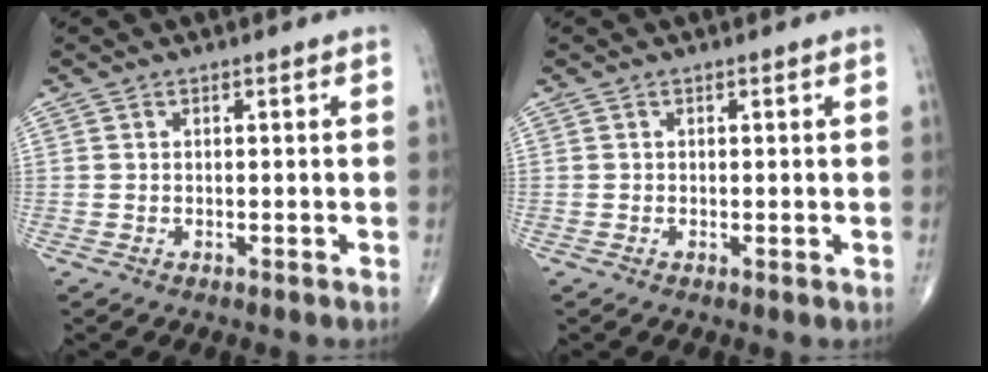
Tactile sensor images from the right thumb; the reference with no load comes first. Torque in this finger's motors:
{"motor_torque": [0.29, 0.23, 0.38, 0.01, -0.01]}